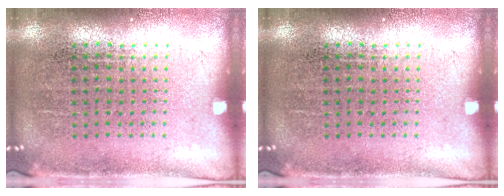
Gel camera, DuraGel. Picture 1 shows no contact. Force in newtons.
{"total": 0.0}